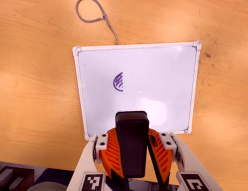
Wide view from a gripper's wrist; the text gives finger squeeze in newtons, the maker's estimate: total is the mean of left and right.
{"total": 11.5, "left": 10.8, "right": 12.2}